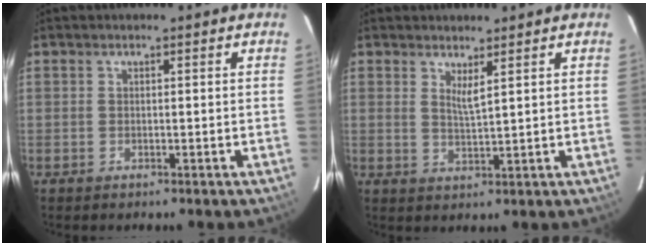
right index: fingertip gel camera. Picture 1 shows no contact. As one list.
[{"total": 1.8, "force": [1.2, 0.2, 1.3], "torque": [-0.023, -0.003, 0.020]}]